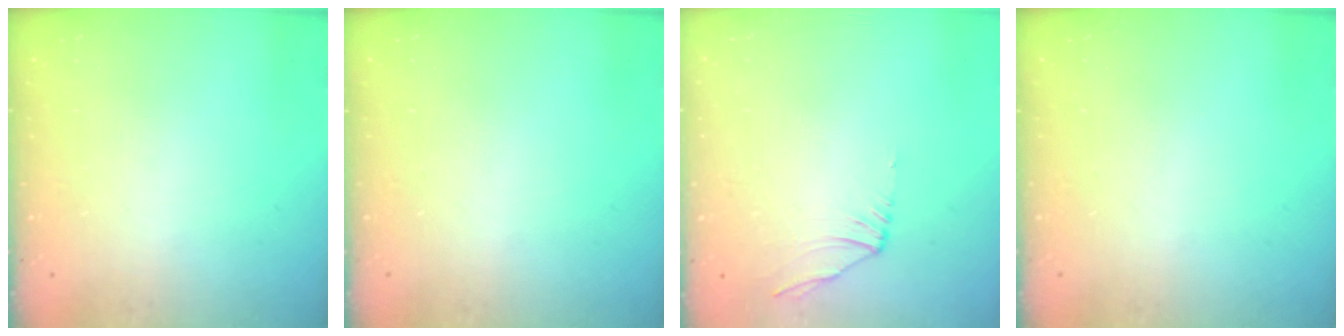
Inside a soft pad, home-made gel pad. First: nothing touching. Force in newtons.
{"total": 0.0}
{"total": 2.3, "press": 2.3, "slide": 0.6}
{"total": 0.0}